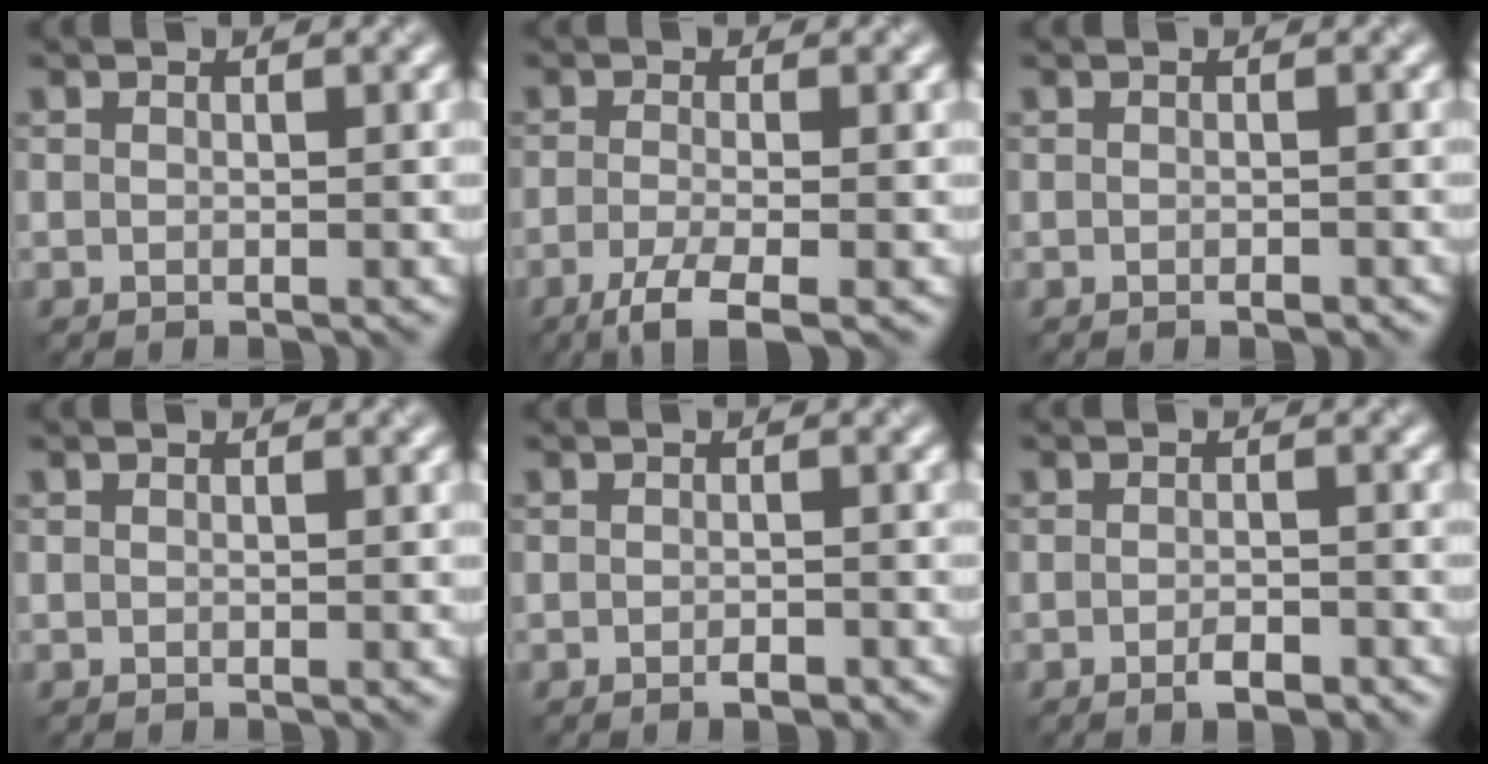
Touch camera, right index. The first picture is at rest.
{"total": 3.8, "force": [-2.1, 0.8, 3.1], "torque": [-0.058, -0.008, -0.050]}
{"total": 0.7, "force": [-0.4, 0.2, 0.5], "torque": [-0.006, -0.001, -0.004]}
{"total": 0.0}
{"total": 1.2, "force": [-0.7, 0.4, 0.8], "torque": [-0.013, -0.003, -0.010]}
{"total": 2.0, "force": [-1.2, 0.6, 1.5], "torque": [-0.024, -0.002, -0.019]}